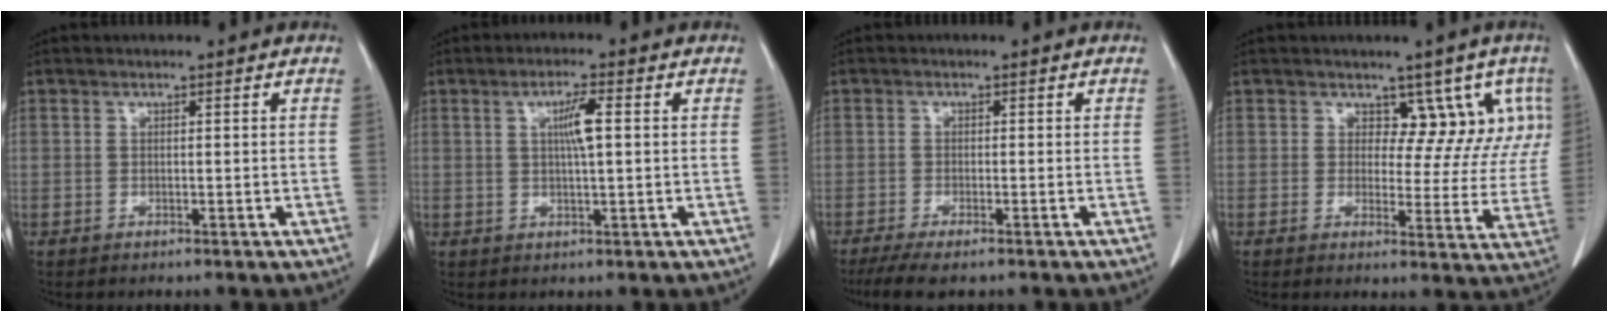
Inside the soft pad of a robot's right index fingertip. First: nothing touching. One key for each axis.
{"total": 4.1, "fx": 0.8, "fy": 0.4, "fz": 4.0, "tx": -0.070, "ty": 0.001, "tz": 0.013}
{"total": 5.4, "fx": -4.0, "fy": 1.2, "fz": 3.4, "tx": -0.057, "ty": -0.012, "tz": -0.065}
{"total": 7.7, "fx": 4.5, "fy": 5.4, "fz": 3.3, "tx": -0.010, "ty": -0.005, "tz": 0.040}